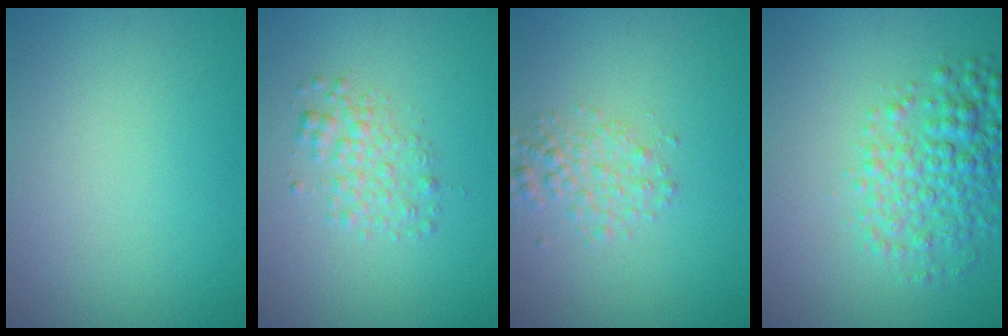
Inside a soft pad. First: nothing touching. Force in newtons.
{"total": 2.3, "press": 2.3, "slide": 0.1}
{"total": 2.1, "press": 2.1, "slide": 0.1}
{"total": 4.7, "press": 4.7, "slide": 0.1}